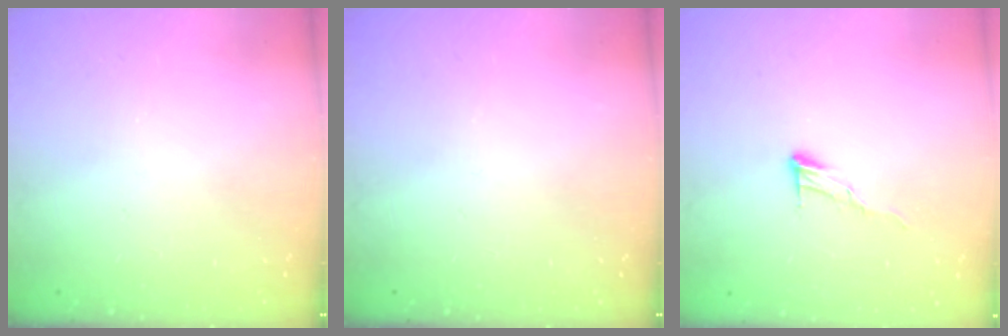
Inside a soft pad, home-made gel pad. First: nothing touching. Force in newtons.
{"total": 0.0}
{"total": 6.6, "press": 6.6, "slide": 0.5}